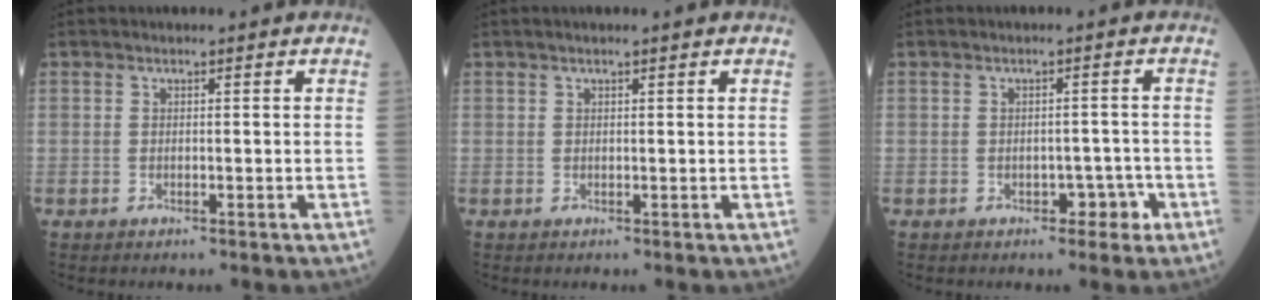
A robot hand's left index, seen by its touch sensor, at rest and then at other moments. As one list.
[{"total": 2.0, "force": [1.6, -0.1, 1.2], "torque": [-0.016, 0.018, 0.026]}, {"total": 2.5, "force": [-1.1, 1.7, 1.4], "torque": [-0.012, 0.008, -0.010]}]